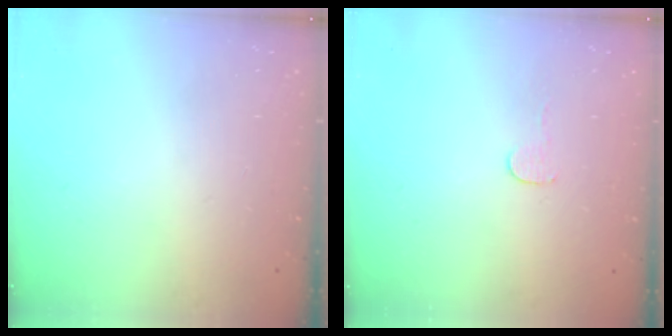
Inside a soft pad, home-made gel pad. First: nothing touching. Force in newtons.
{"total": 2.7, "press": 2.7, "slide": 0.2}